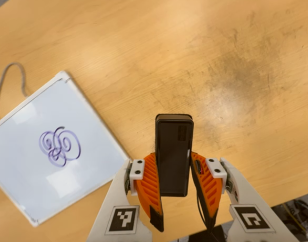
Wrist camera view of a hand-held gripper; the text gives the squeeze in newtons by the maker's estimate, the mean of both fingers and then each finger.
{"total": 4.5, "left": 2.9, "right": 6.1}